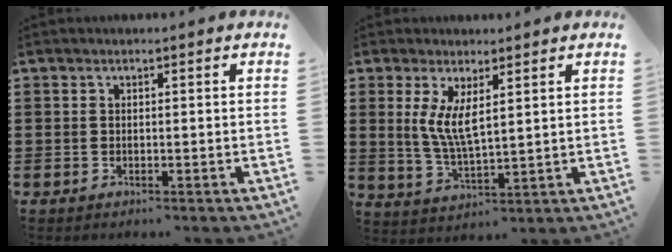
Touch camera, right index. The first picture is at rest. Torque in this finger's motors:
{"motor_torque": [0.25, 0.18, 0.37, 0.16]}